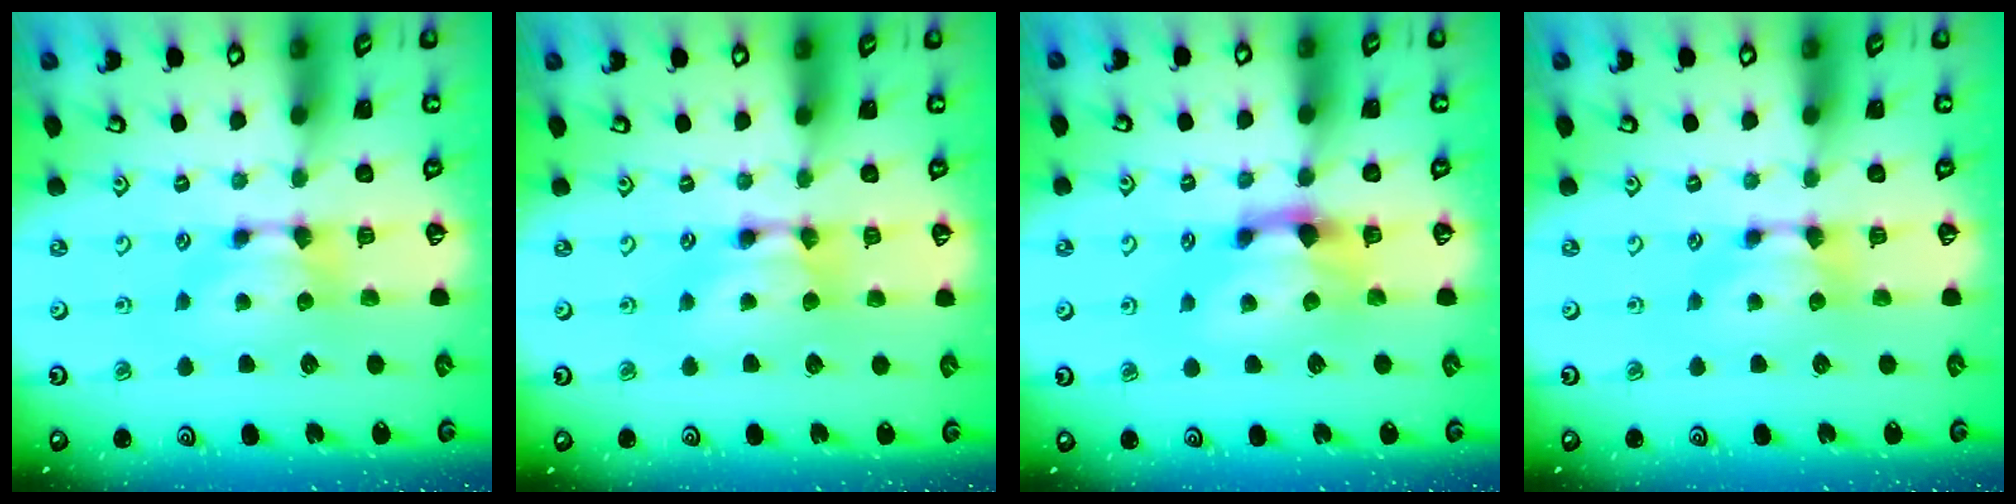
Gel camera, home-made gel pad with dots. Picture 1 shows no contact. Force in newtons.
{"total": 2.0, "press": 2.0, "slide": 0.1}
{"total": 2.4, "press": 1.6, "slide": 1.7}
{"total": 0.0}